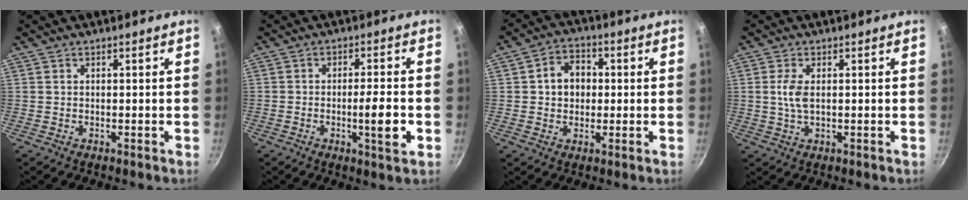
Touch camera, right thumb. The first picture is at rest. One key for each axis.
{"total": 6.6, "fx": -1.8, "fy": 1.2, "fz": 6.3, "tx": -0.092, "ty": 0.014, "tz": -0.025}
{"total": 7.2, "fx": 0.6, "fy": 5.9, "fz": 4.1, "tx": -0.036, "ty": 0.010, "tz": 0.002}
{"total": 4.0, "fx": 0.5, "fy": 1.9, "fz": 3.5, "tx": -0.076, "ty": 0.001, "tz": 0.010}